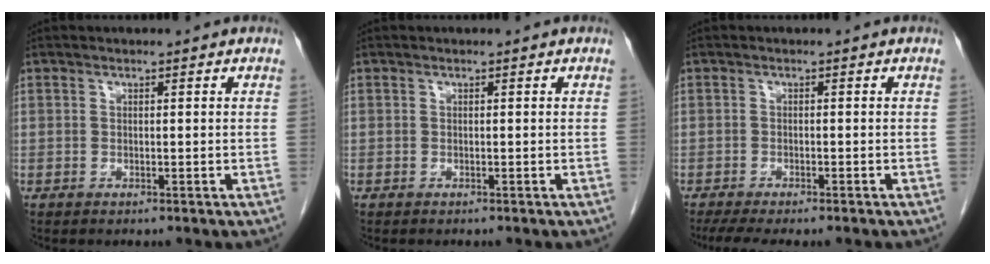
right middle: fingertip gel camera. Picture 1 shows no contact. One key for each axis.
{"total": 0.0}
{"total": 6.9, "fx": -5.7, "fy": 1.3, "fz": 3.7, "tx": -0.055, "ty": -0.013, "tz": -0.087}